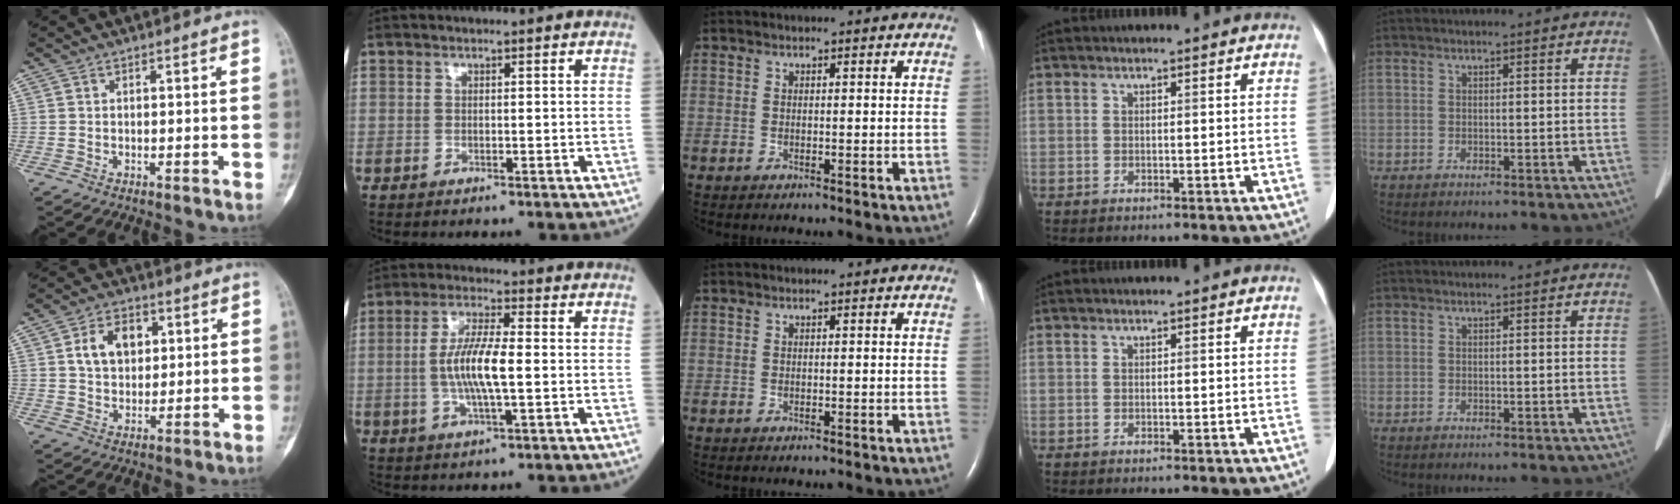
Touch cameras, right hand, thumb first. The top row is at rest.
{"thumb": {"total": 8.6, "force": [2.4, 6.1, 5.6], "torque": [-0.066, -0.003, 0.041]}, "index": {"total": 8.6, "force": [-0.6, 1.4, 8.5], "torque": [-0.170, 0.000, -0.014]}}